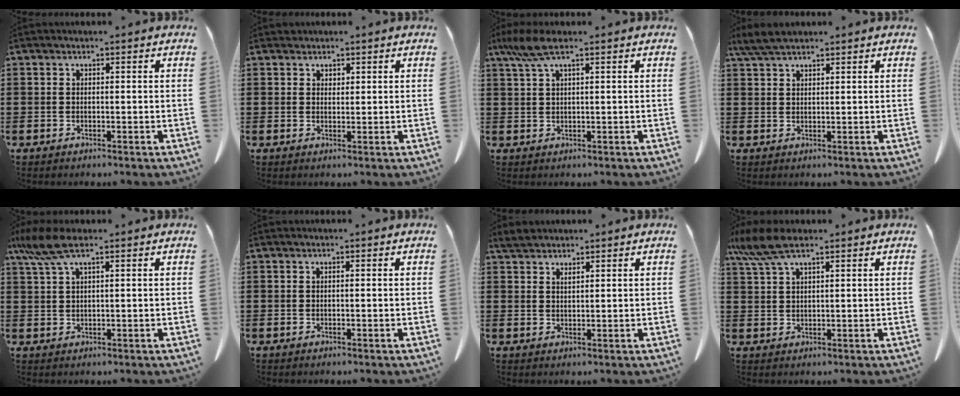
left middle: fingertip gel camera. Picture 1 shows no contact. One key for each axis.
{"total": 1.5, "fx": 1.3, "fy": 0.7, "fz": 0.1, "tx": 0.004, "ty": -0.004, "tz": 0.025}
{"total": 4.6, "fx": 2.4, "fy": 0.9, "fz": 3.8, "tx": -0.093, "ty": -0.002, "tz": 0.040}
{"total": 3.8, "fx": 3.1, "fy": 0.8, "fz": 2.1, "tx": -0.049, "ty": 0.000, "tz": 0.058}
{"total": 5.8, "fx": 3.3, "fy": 1.3, "fz": 4.6, "tx": -0.118, "ty": -0.006, "tz": 0.054}
{"total": 0.0}
{"total": 2.3, "fx": 2.1, "fy": 0.4, "fz": 0.8, "tx": -0.021, "ty": 0.004, "tz": 0.041}
{"total": 6.6, "fx": 4.4, "fy": 1.7, "fz": 4.6, "tx": -0.113, "ty": -0.006, "tz": 0.076}